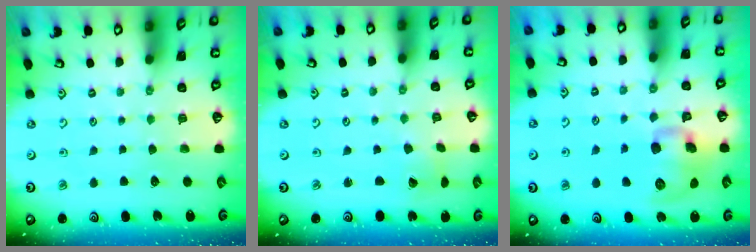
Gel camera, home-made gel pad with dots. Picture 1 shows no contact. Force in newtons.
{"total": 2.9, "press": 2.9, "slide": 0.2}
{"total": 13.0, "press": 12.8, "slide": 2.3}